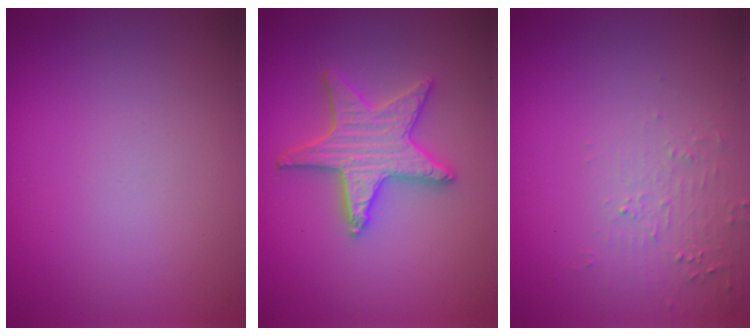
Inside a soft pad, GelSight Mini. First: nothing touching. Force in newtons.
{"total": 4.2, "press": 4.1, "slide": 0.8}
{"total": 2.1, "press": 2.0, "slide": 0.5}